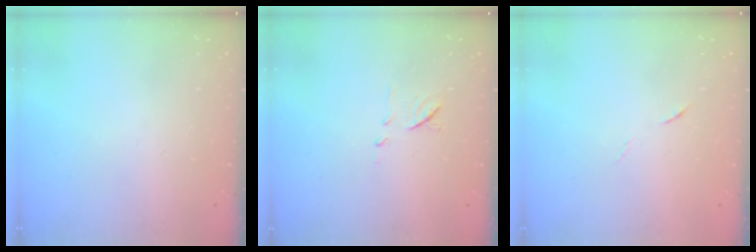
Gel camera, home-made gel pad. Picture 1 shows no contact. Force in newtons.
{"total": 7.0, "press": 7.0, "slide": 0.6}
{"total": 4.4, "press": 4.2, "slide": 1.3}